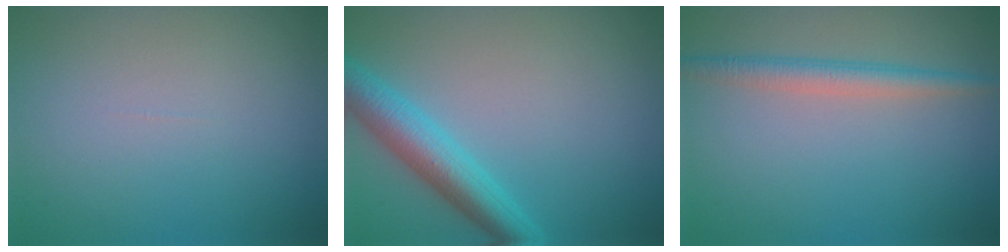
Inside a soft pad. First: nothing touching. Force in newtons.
{"total": 4.8, "press": 4.8, "slide": 0.1}
{"total": 2.5, "press": 2.5, "slide": 0.0}